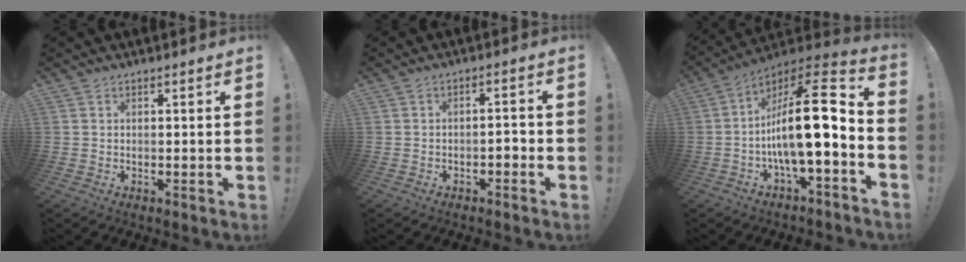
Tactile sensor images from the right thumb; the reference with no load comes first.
{"total": 2.6, "force": [-1.6, 0.9, 1.8], "torque": [-0.030, 0.003, -0.029]}
{"total": 19.2, "force": [-1.8, 5.4, 18.3], "torque": [-0.298, 0.002, -0.035]}